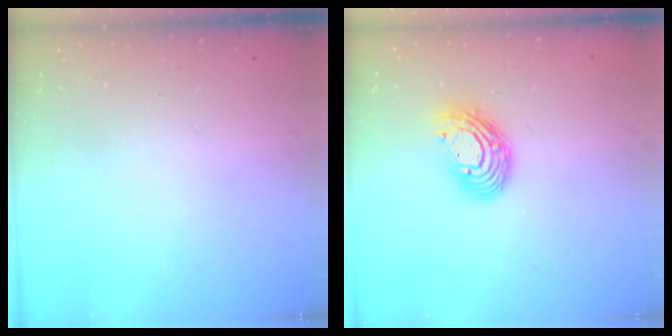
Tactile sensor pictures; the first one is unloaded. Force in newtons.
{"total": 11.8, "press": 11.7, "slide": 0.9}